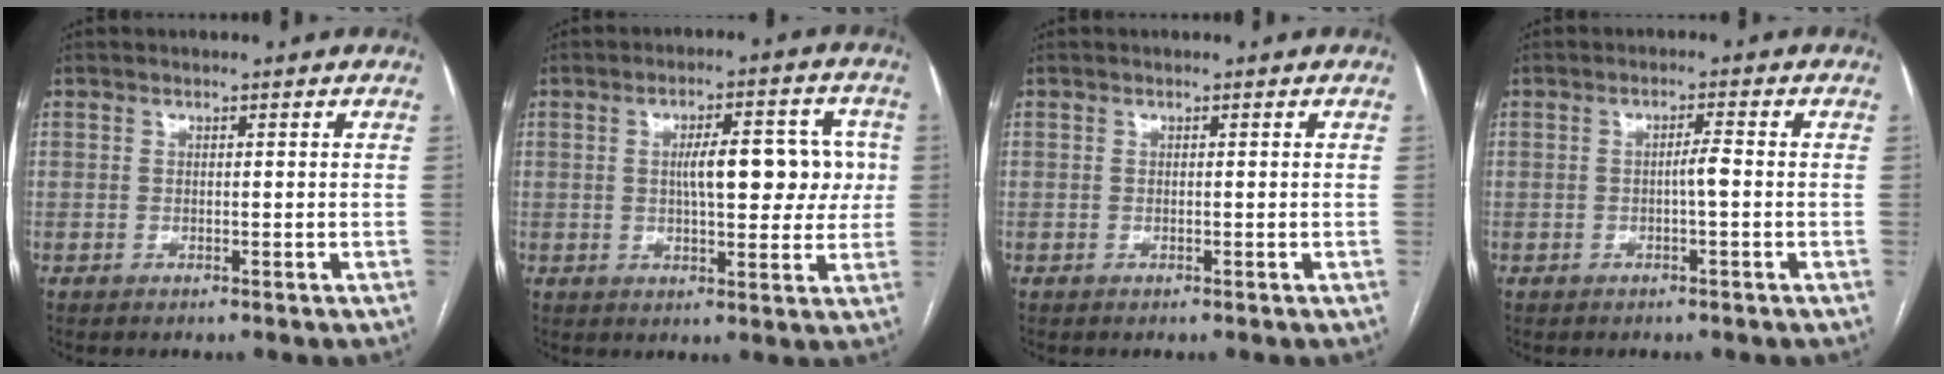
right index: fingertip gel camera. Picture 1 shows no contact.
{"total": 9.7, "force": [1.3, 3.5, 8.9], "torque": [-0.119, 0.028, 0.021]}
{"total": 0.0}
{"total": 1.9, "force": [-0.4, 0.0, 1.9], "torque": [-0.030, 0.002, -0.007]}